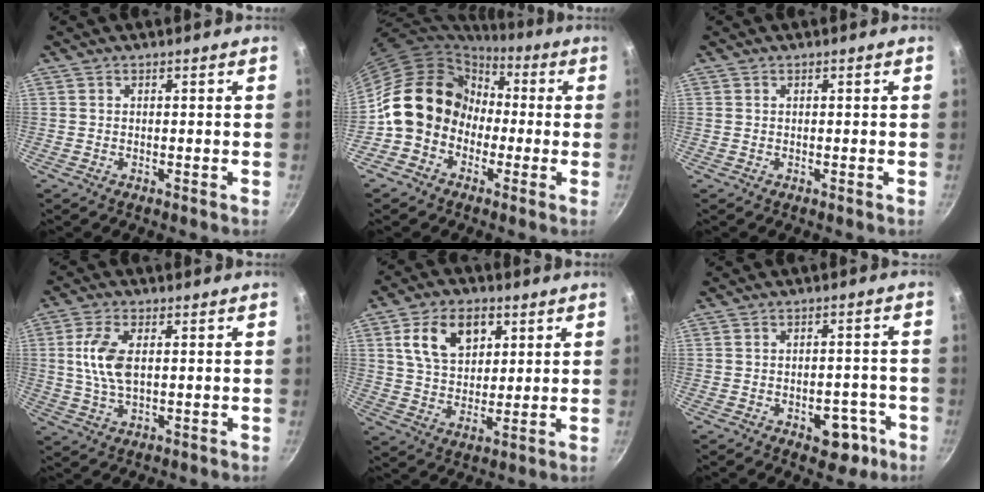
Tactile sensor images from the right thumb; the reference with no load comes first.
{"total": 14.8, "force": [-1.4, 12.7, 7.5], "torque": [-0.083, 0.046, -0.033]}
{"total": 0.0}
{"total": 8.3, "force": [1.2, 4.2, 7.1], "torque": [-0.141, 0.003, 0.021]}
{"total": 12.1, "force": [4.6, 7.9, 8.0], "torque": [-0.114, -0.012, 0.078]}
{"total": 7.3, "force": [-3.3, 4.5, 4.7], "torque": [-0.028, 0.025, -0.030]}